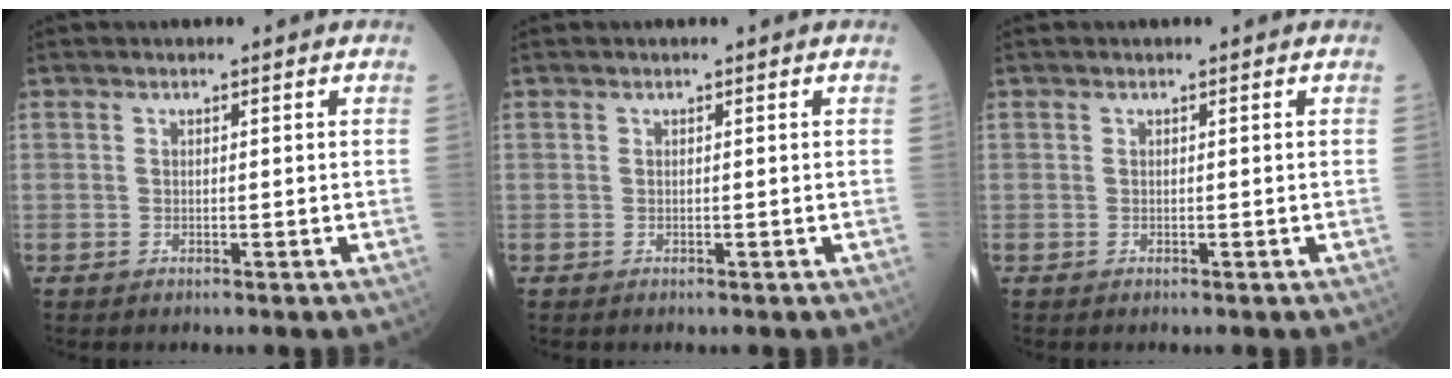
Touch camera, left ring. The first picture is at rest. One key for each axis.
{"total": 0.0}
{"total": 0.0}